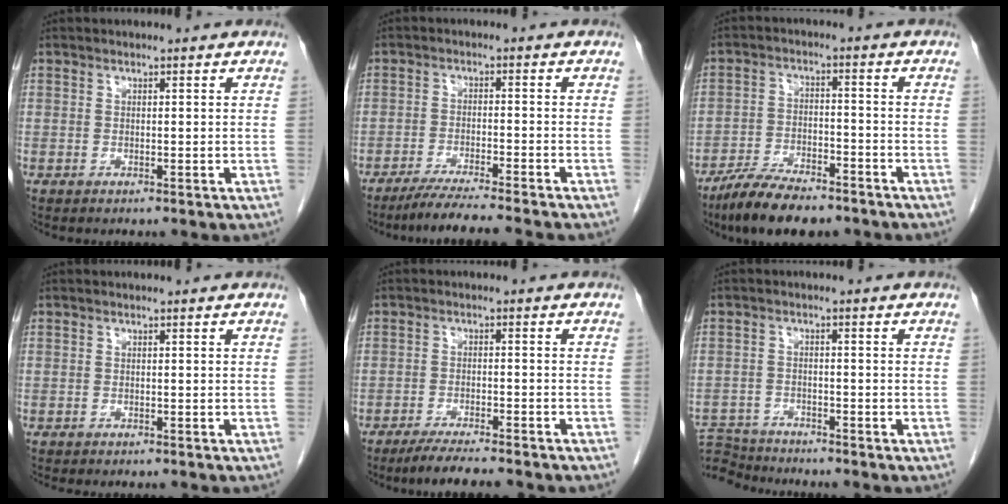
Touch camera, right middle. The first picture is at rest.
{"total": 8.6, "force": [-7.4, -1.2, 4.1], "torque": [-0.050, -0.028, -0.120]}
{"total": 10.9, "force": [-8.7, 3.1, 5.8], "torque": [-0.099, -0.015, -0.148]}
{"total": 2.8, "force": [-2.5, 0.6, 1.2], "torque": [-0.021, -0.006, -0.027]}
{"total": 8.4, "force": [-7.2, 0.6, 4.2], "torque": [-0.060, -0.016, -0.110]}
{"total": 7.9, "force": [-7.8, 1.2, 0.5], "torque": [-0.013, 0.004, -0.140]}